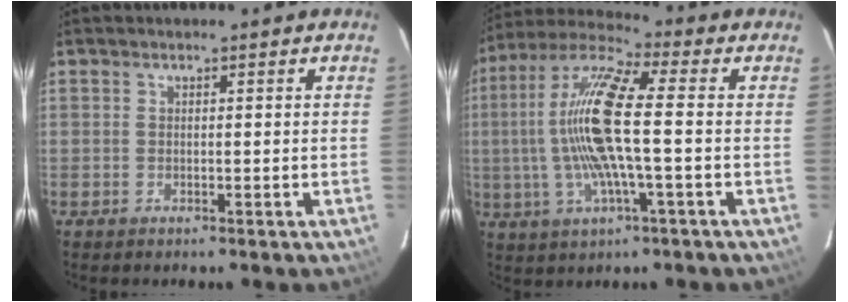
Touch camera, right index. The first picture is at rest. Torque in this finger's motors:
{"motor_torque": [2.14, 0.00, 1.05, 0.21]}